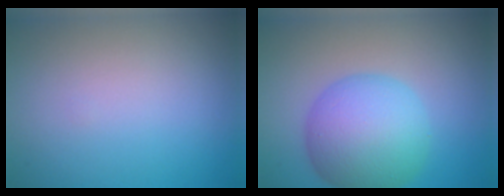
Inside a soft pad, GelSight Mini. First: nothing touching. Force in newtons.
{"total": 8.6, "press": 8.6, "slide": 0.1}